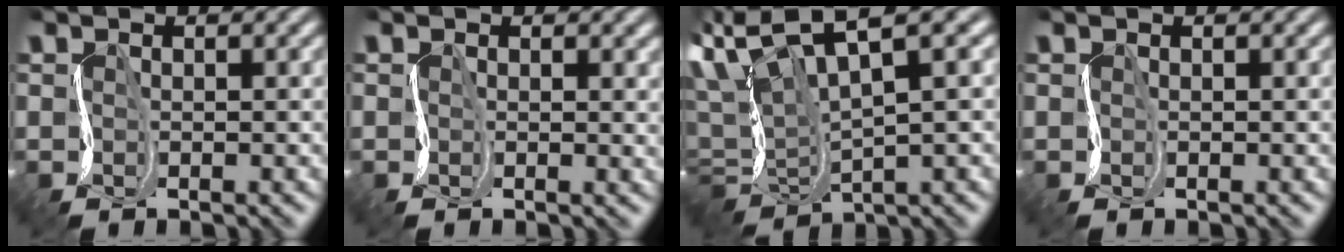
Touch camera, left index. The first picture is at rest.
{"total": 1.4, "force": [0.6, 0.9, 0.9], "torque": [-0.022, -0.002, 0.010]}
{"total": 8.8, "force": [2.0, 2.7, 8.1], "torque": [-0.173, 0.010, 0.037]}
{"total": 0.0}